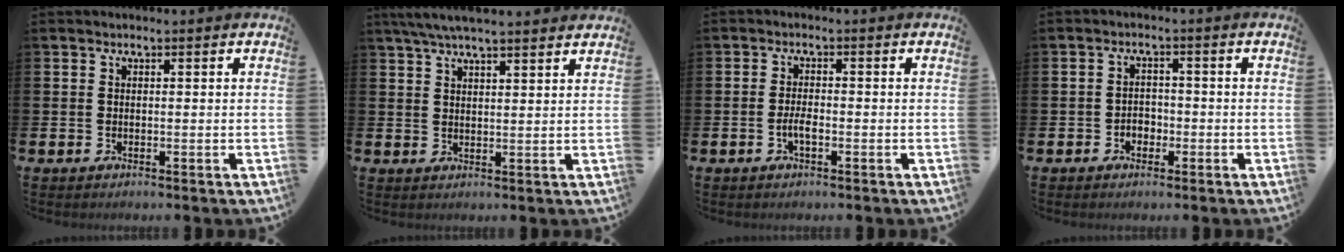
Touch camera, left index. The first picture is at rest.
{"total": 5.1, "force": [4.7, 0.5, 2.0], "torque": [-0.046, -0.010, 0.085]}
{"total": 2.1, "force": [-0.8, 0.7, 1.8], "torque": [-0.036, 0.005, -0.015]}
{"total": 2.0, "force": [-1.1, 1.6, 0.6], "torque": [-0.009, 0.003, -0.027]}